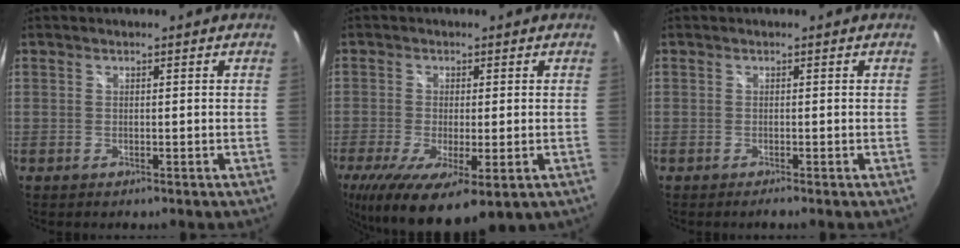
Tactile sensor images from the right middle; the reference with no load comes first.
{"total": 14.6, "force": [-6.8, 4.7, 12.0], "torque": [-0.237, -0.061, -0.105]}
{"total": 1.0, "force": [-0.9, -0.2, 0.5], "torque": [-0.006, -0.004, -0.015]}